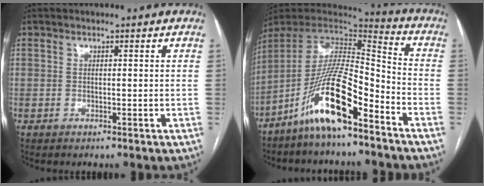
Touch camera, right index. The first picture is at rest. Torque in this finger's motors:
{"motor_torque": [1.99, -0.15, 1.05, 0.21]}